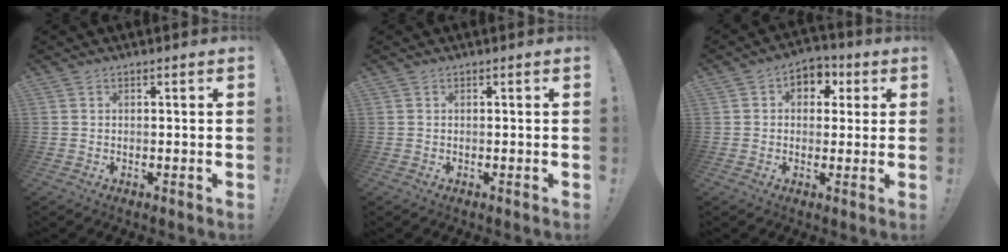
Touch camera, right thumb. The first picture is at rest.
{"total": 0.0}
{"total": 6.2, "force": [1.5, 5.3, 2.8], "torque": [-0.023, -0.004, 0.026]}